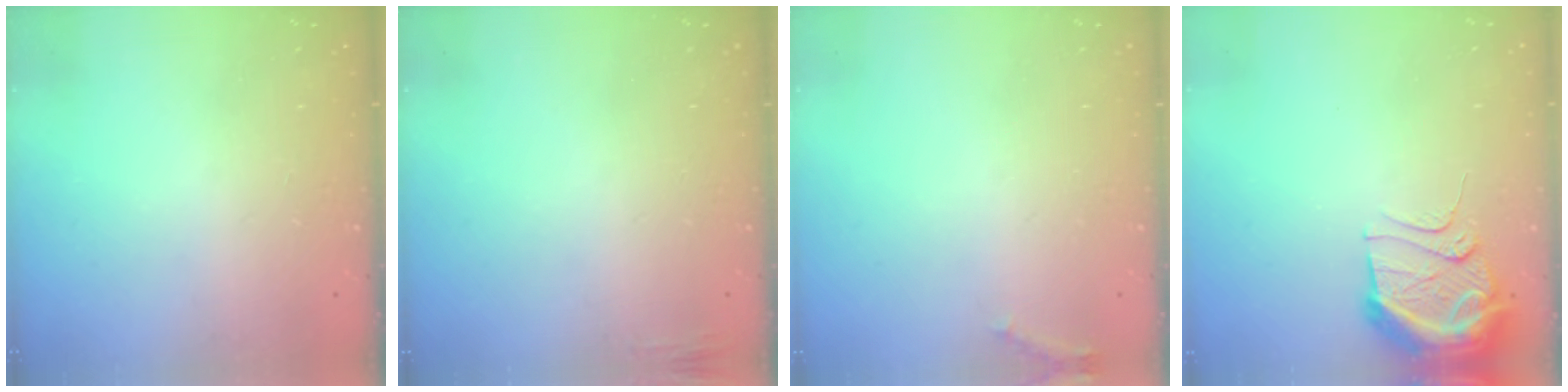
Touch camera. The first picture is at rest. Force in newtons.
{"total": 3.1, "press": 3.0, "slide": 0.8}
{"total": 5.1, "press": 4.8, "slide": 1.8}
{"total": 11.0, "press": 11.0, "slide": 0.9}